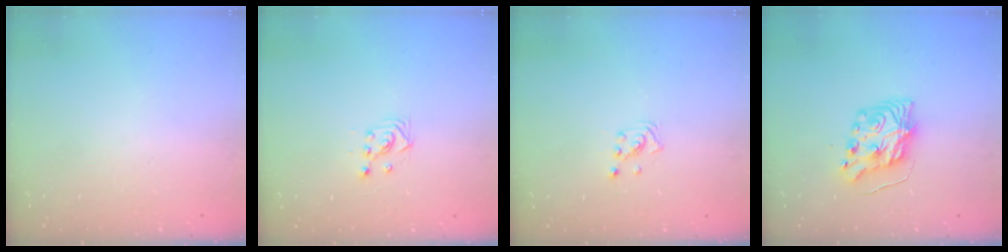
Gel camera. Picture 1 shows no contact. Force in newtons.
{"total": 3.3, "press": 3.3, "slide": 0.2}
{"total": 1.9, "press": 1.9, "slide": 0.1}
{"total": 8.9, "press": 8.9, "slide": 0.9}